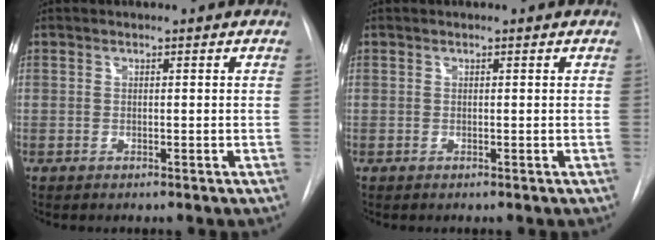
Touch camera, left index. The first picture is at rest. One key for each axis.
{"total": 0.0}